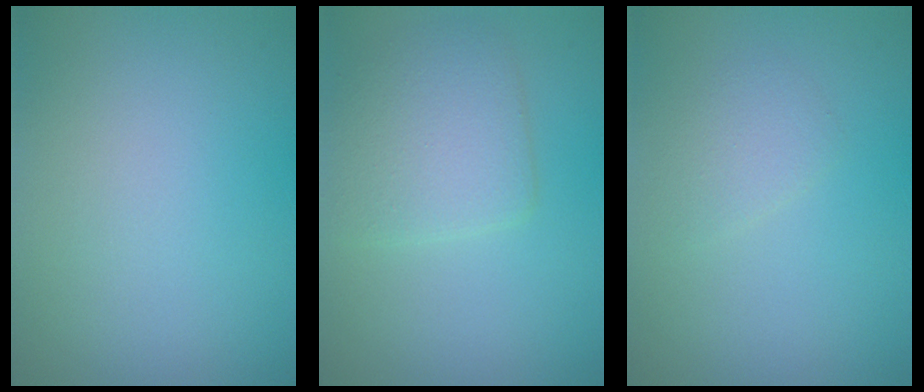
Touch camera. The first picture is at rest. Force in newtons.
{"total": 4.1, "press": 4.1, "slide": 0.1}
{"total": 1.5, "press": 1.4, "slide": 0.1}